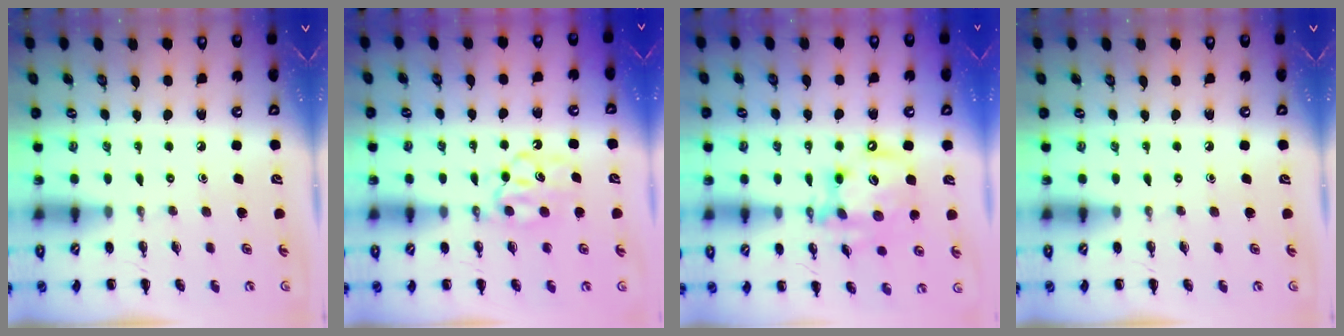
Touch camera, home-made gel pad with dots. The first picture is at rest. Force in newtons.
{"total": 7.0, "press": 7.0, "slide": 0.6}
{"total": 14.1, "press": 13.6, "slide": 3.6}
{"total": 0.0}